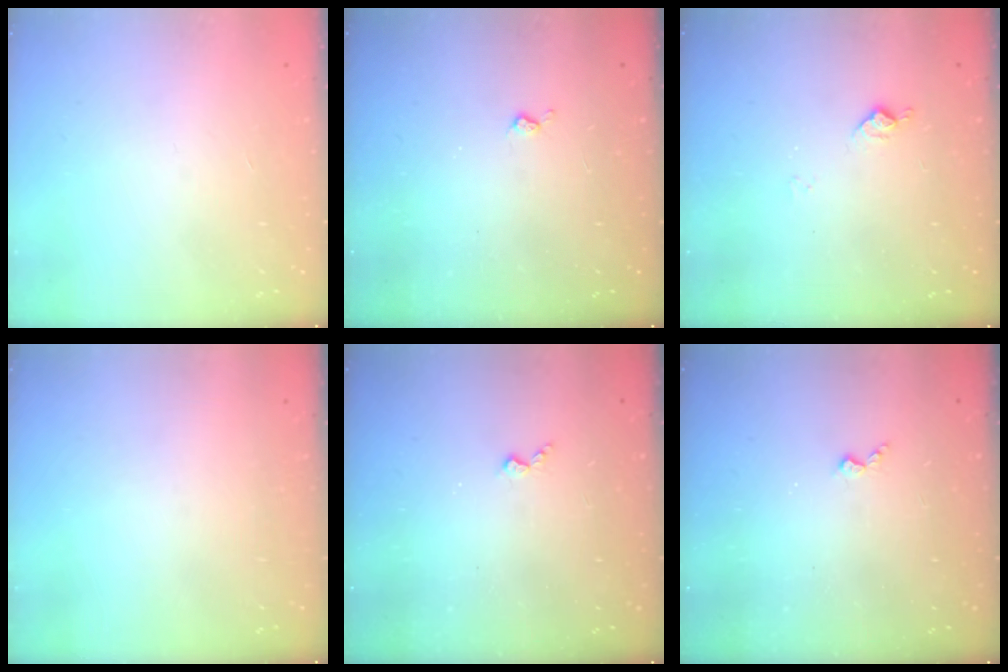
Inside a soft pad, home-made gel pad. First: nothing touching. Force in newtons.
{"total": 2.8, "press": 2.7, "slide": 0.5}
{"total": 6.0, "press": 5.9, "slide": 0.9}
{"total": 0.0}
{"total": 3.0, "press": 3.0, "slide": 0.5}
{"total": 3.0, "press": 3.0, "slide": 0.5}